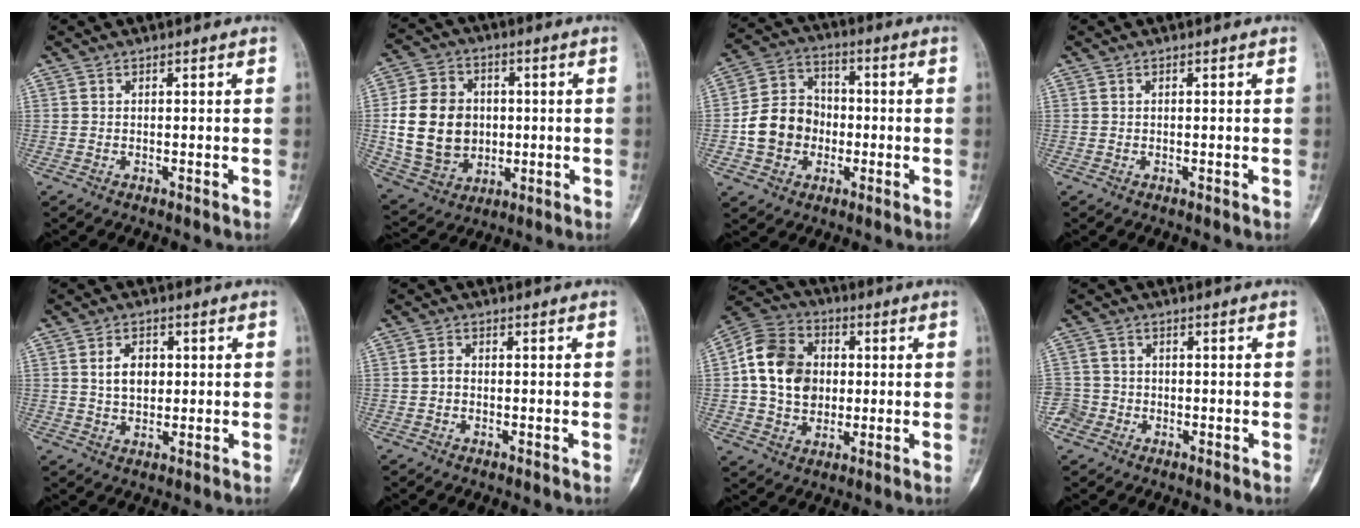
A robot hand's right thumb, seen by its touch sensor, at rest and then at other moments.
{"total": 16.4, "force": [0.3, 13.3, 9.6], "torque": [-0.151, 0.008, 0.019]}
{"total": 11.7, "force": [-2.2, 10.0, 5.7], "torque": [-0.077, 0.031, -0.044]}
{"total": 0.0}
{"total": 5.7, "force": [1.1, 3.9, 4.0], "torque": [-0.056, -0.002, 0.021]}
{"total": 1.6, "force": [-0.3, 1.3, 0.9], "torque": [-0.010, 0.005, -0.008]}
{"total": 14.9, "force": [1.1, 12.0, 8.9], "torque": [-0.138, 0.017, 0.015]}
{"total": 3.8, "force": [-1.3, 3.6, 0.2], "torque": [0.015, 0.014, -0.029]}